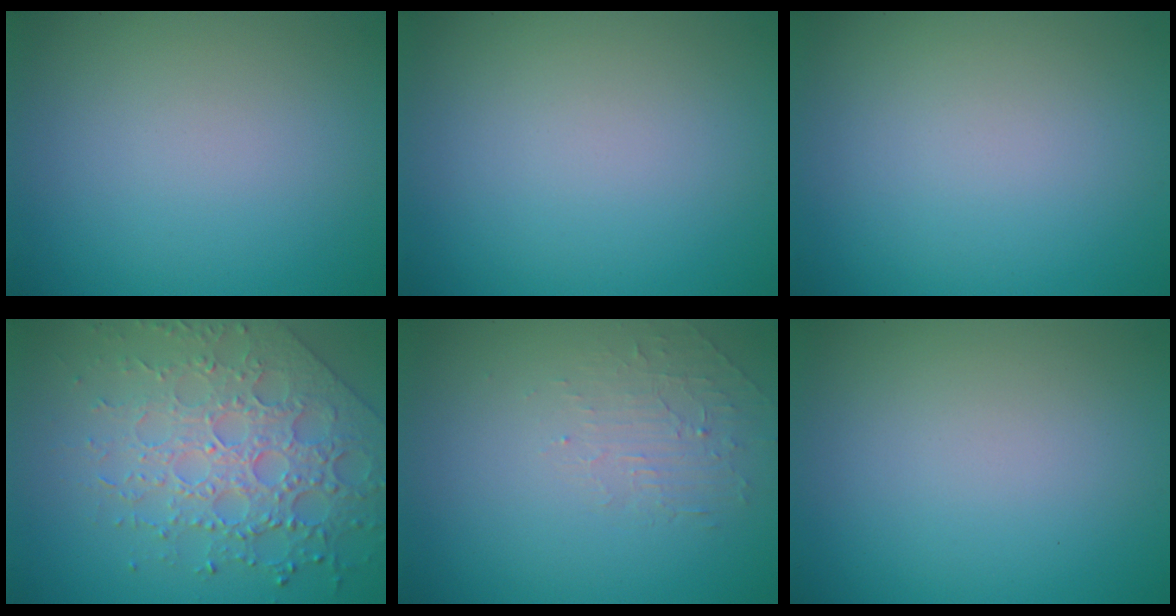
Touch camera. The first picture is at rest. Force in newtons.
{"total": 0.0}
{"total": 0.0}
{"total": 6.4, "press": 5.3, "slide": 3.6}
{"total": 1.8, "press": 0.5, "slide": 1.7}
{"total": 0.0}